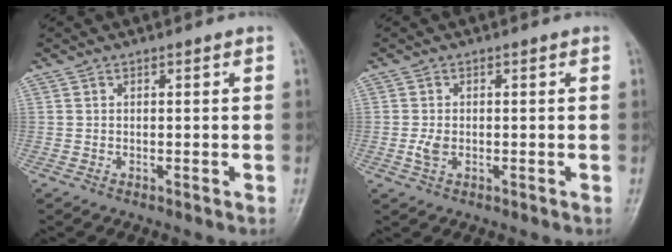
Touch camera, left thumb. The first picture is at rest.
{"total": 2.4, "force": [-0.4, 1.5, 1.8], "torque": [-0.038, 0.002, -0.010]}